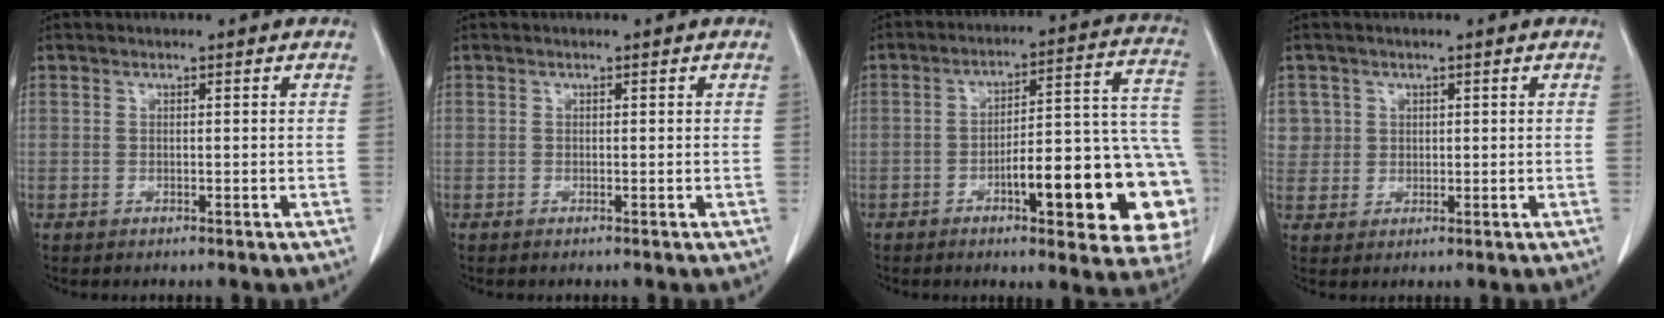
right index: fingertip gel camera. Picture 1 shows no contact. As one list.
[{"total": 0.0}, {"total": 21.0, "force": [-6.6, 4.3, 19.5], "torque": [-0.163, 0.035, -0.075]}, {"total": 3.7, "force": [1.3, 3.4, -0.2], "torque": [0.023, 0.004, 0.024]}]